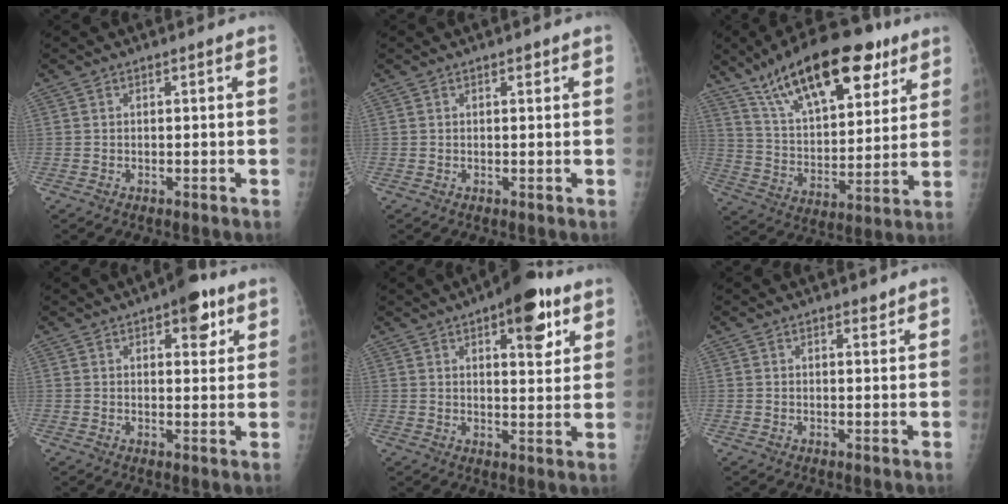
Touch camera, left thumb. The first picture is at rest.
{"total": 0.7, "force": [0.5, 0.3, 0.4], "torque": [-0.004, -0.002, 0.007]}
{"total": 23.4, "force": [14.2, 9.8, 15.8], "torque": [-0.222, -0.037, 0.240]}
{"total": 6.7, "force": [3.6, 3.0, 4.8], "torque": [-0.036, -0.012, 0.041]}
{"total": 11.4, "force": [5.9, 4.5, 8.6], "torque": [-0.085, -0.022, 0.076]}
{"total": 1.4, "force": [1.2, 0.5, 0.5], "torque": [-0.002, -0.009, 0.017]}